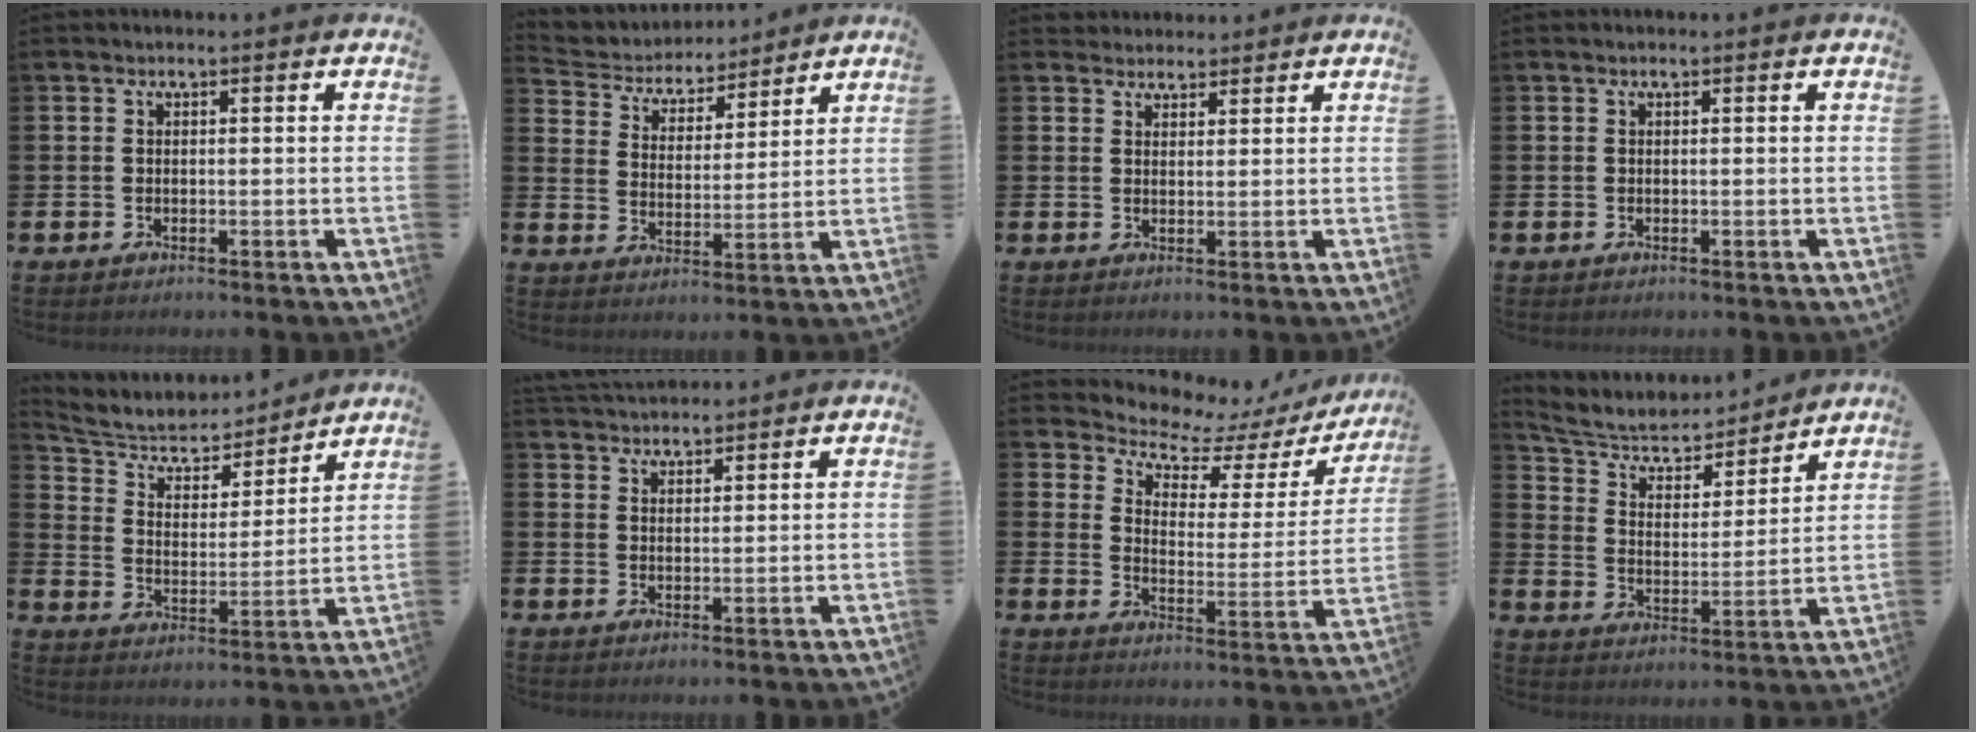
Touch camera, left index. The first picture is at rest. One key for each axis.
{"total": 4.9, "fx": 4.7, "fy": 1.6, "fz": 0.1, "tx": -0.036, "ty": -0.036, "tz": 0.078}
{"total": 2.7, "fx": 2.5, "fy": 1.1, "fz": -0.2, "tx": 0.005, "ty": -0.007, "tz": 0.045}
{"total": 0.0}
{"total": 6.8, "fx": 6.3, "fy": 2.3, "fz": 1.0, "tx": -0.055, "ty": -0.049, "tz": 0.106}
{"total": 3.1, "fx": 3.0, "fy": 0.6, "fz": -0.3, "tx": -0.001, "ty": -0.012, "tz": 0.057}
{"total": 6.4, "fx": 5.9, "fy": 2.0, "fz": 1.6, "tx": -0.052, "ty": -0.050, "tz": 0.095}
{"total": 7.3, "fx": 6.8, "fy": 2.3, "fz": 1.4, "tx": -0.063, "ty": -0.053, "tz": 0.115}